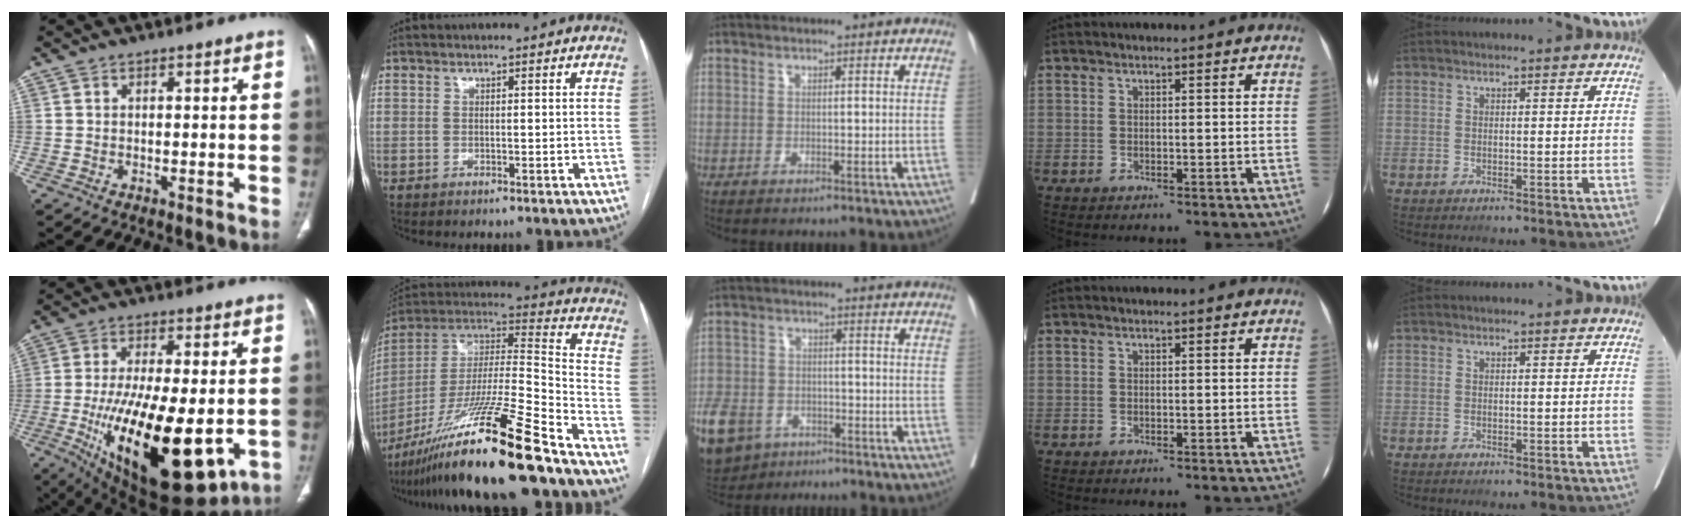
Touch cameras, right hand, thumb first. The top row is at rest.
{"thumb": {"total": 26.1, "force": [-6.3, 10.4, 23.1], "torque": [-0.389, -0.031, -0.076]}, "index": {"total": 25.8, "force": [-18.9, -0.1, 17.5], "torque": [-0.314, -0.028, -0.341]}, "middle": {"total": 15.1, "force": [-9.2, 9.9, 6.9], "torque": [-0.195, -0.012, -0.149]}}